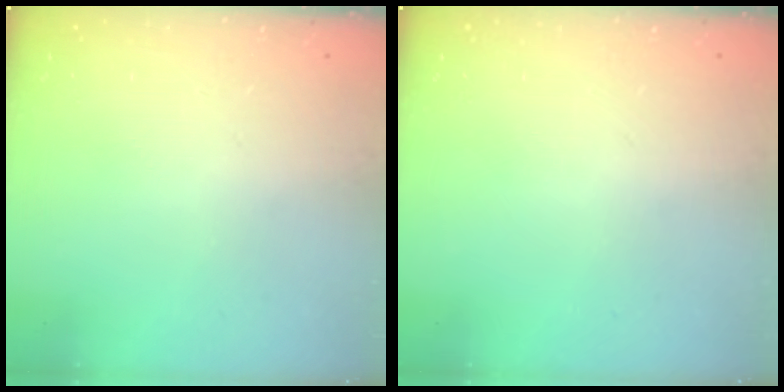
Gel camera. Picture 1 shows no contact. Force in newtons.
{"total": 0.0}